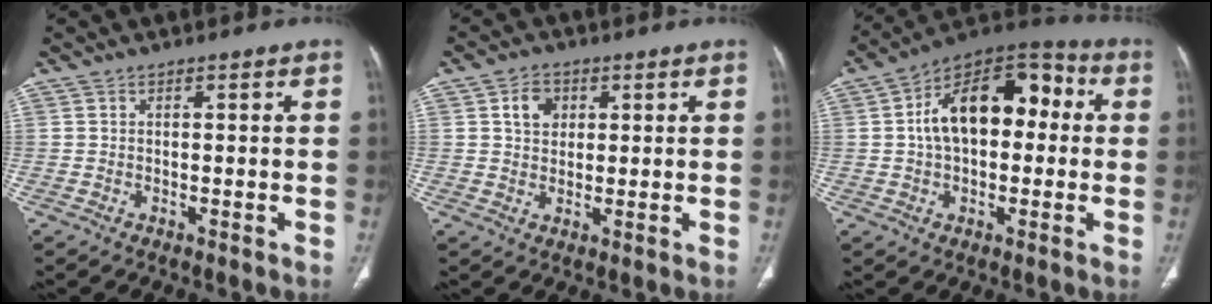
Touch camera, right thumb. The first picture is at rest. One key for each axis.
{"total": 4.8, "fx": 1.7, "fy": 3.7, "fz": 2.6, "tx": -0.027, "ty": -0.003, "tz": 0.029}
{"total": 17.8, "fx": 1.9, "fy": 10.7, "fz": 14.1, "tx": -0.197, "ty": 0.047, "tz": 0.023}